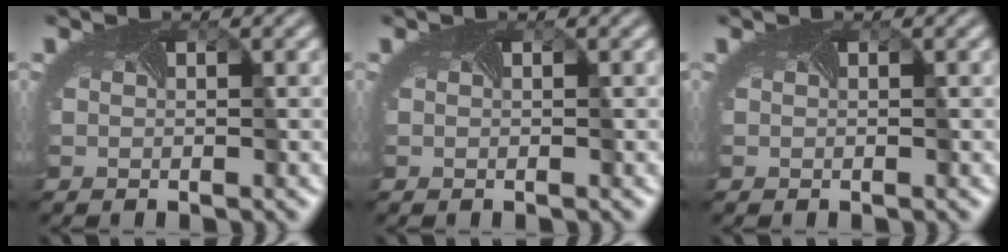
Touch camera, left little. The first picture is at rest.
{"total": 0.0}
{"total": 0.0}